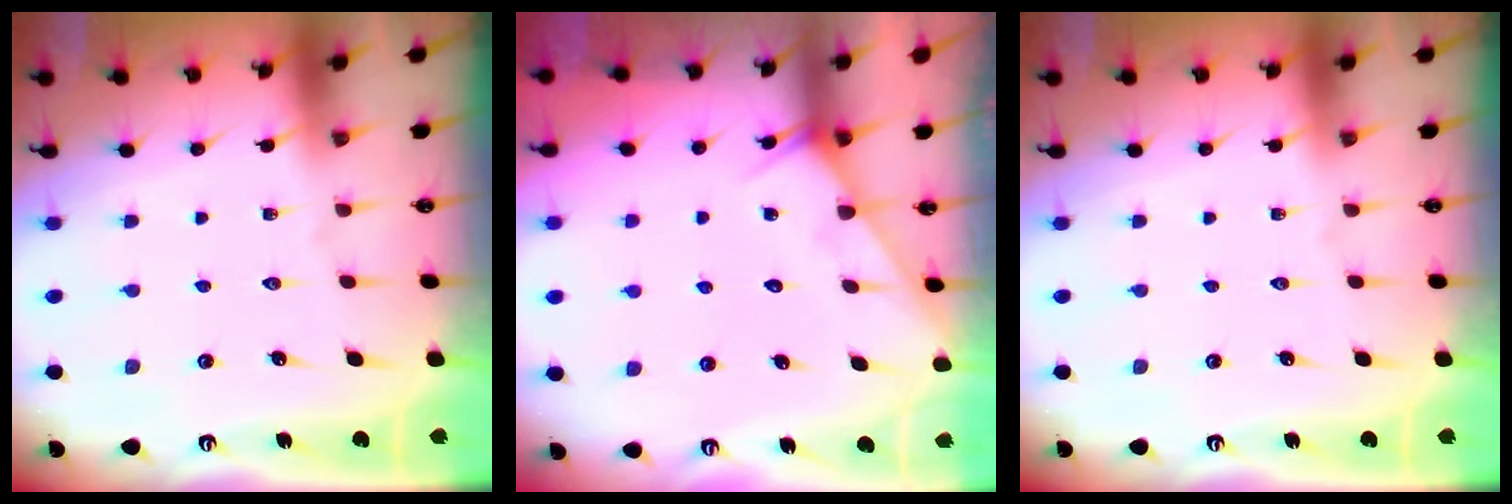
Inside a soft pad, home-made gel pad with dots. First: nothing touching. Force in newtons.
{"total": 5.5, "press": 5.5, "slide": 0.4}
{"total": 0.0}